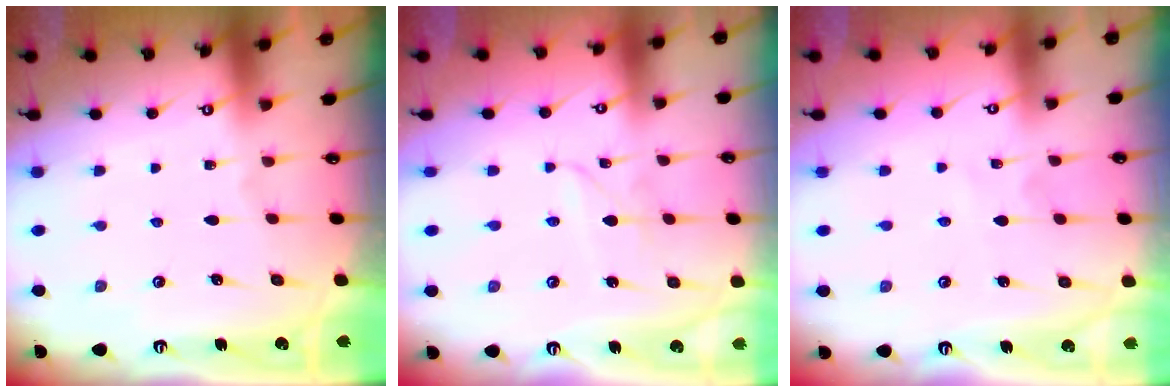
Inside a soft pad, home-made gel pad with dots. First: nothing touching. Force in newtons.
{"total": 2.1, "press": 2.1, "slide": 0.2}
{"total": 2.5, "press": 2.5, "slide": 0.3}